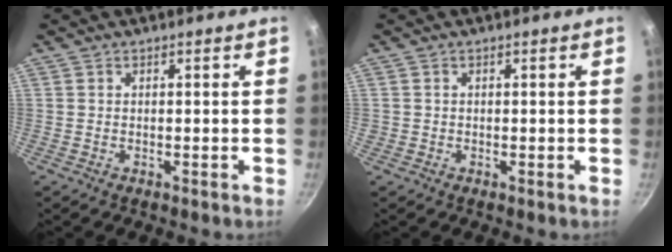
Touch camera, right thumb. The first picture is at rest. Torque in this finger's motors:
{"motor_torque": [0.24, 0.15, 0.18, 0.30, -0.01]}